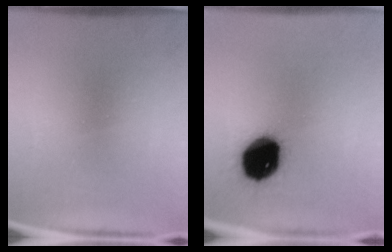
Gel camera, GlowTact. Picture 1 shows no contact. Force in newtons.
{"total": 17.6}